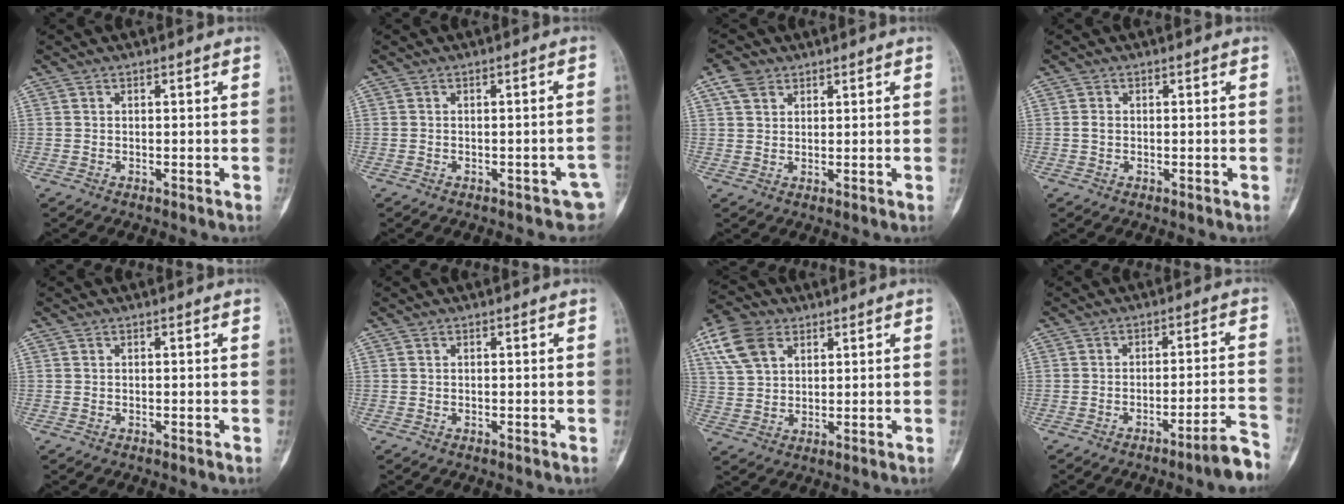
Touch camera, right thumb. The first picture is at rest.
{"total": 4.0, "force": [-2.0, 1.9, 2.8], "torque": [-0.020, 0.014, -0.023]}
{"total": 4.2, "force": [2.4, 3.0, 1.9], "torque": [-0.027, -0.002, 0.048]}
{"total": 1.2, "force": [-0.1, 0.9, 0.7], "torque": [-0.013, 0.002, -0.002]}
{"total": 0.0}
{"total": 0.0}
{"total": 10.1, "force": [4.7, 6.7, 5.9], "torque": [-0.107, -0.002, 0.091]}
{"total": 6.3, "force": [-4.9, 0.1, 4.0], "torque": [-0.048, 0.044, -0.072]}